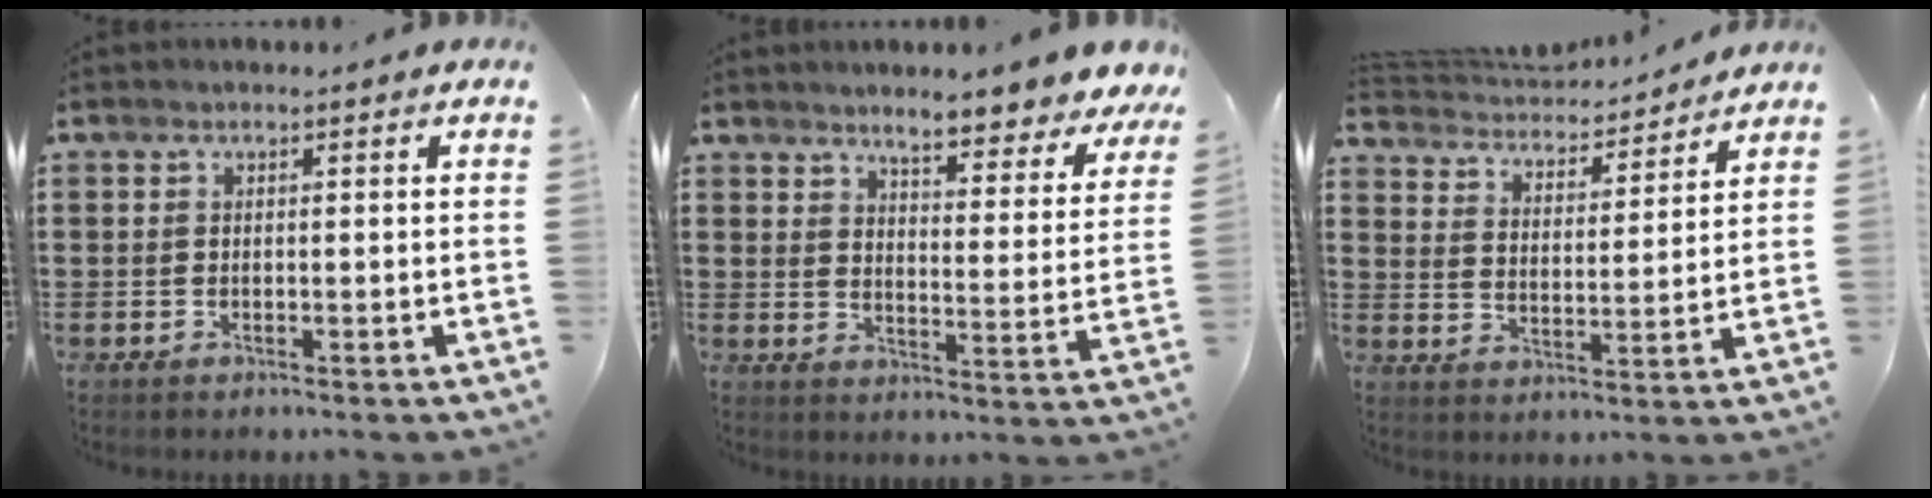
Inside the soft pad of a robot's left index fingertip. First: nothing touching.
{"total": 5.6, "force": [5.3, -0.2, 1.8], "torque": [-0.043, -0.041, 0.087]}
{"total": 3.7, "force": [3.7, 0.5, 0.2], "torque": [-0.028, -0.027, 0.057]}